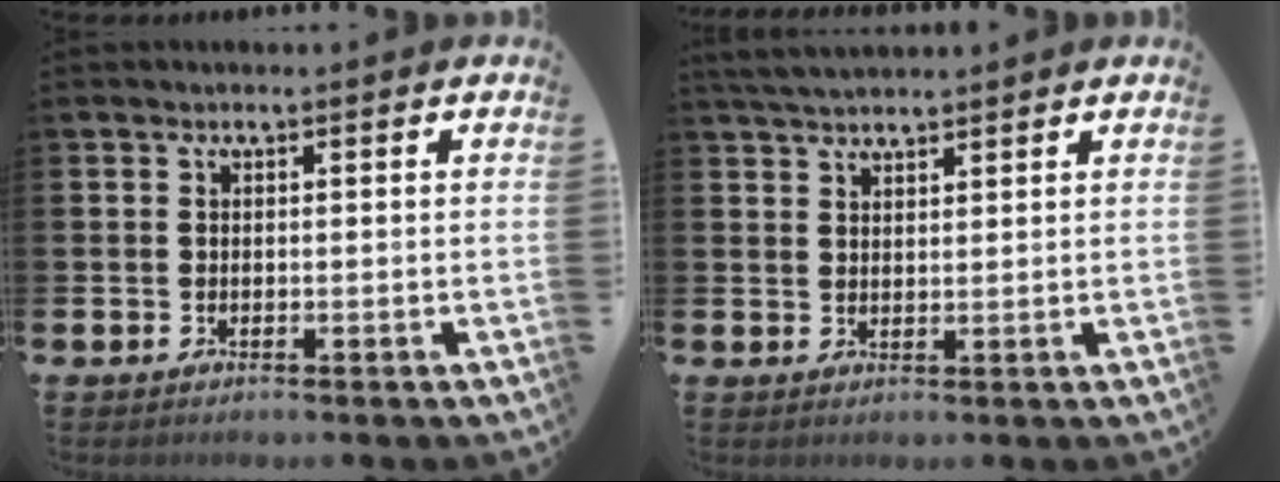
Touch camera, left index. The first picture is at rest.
{"total": 3.4, "force": [3.3, 0.6, 0.9], "torque": [-0.020, -0.009, 0.061]}